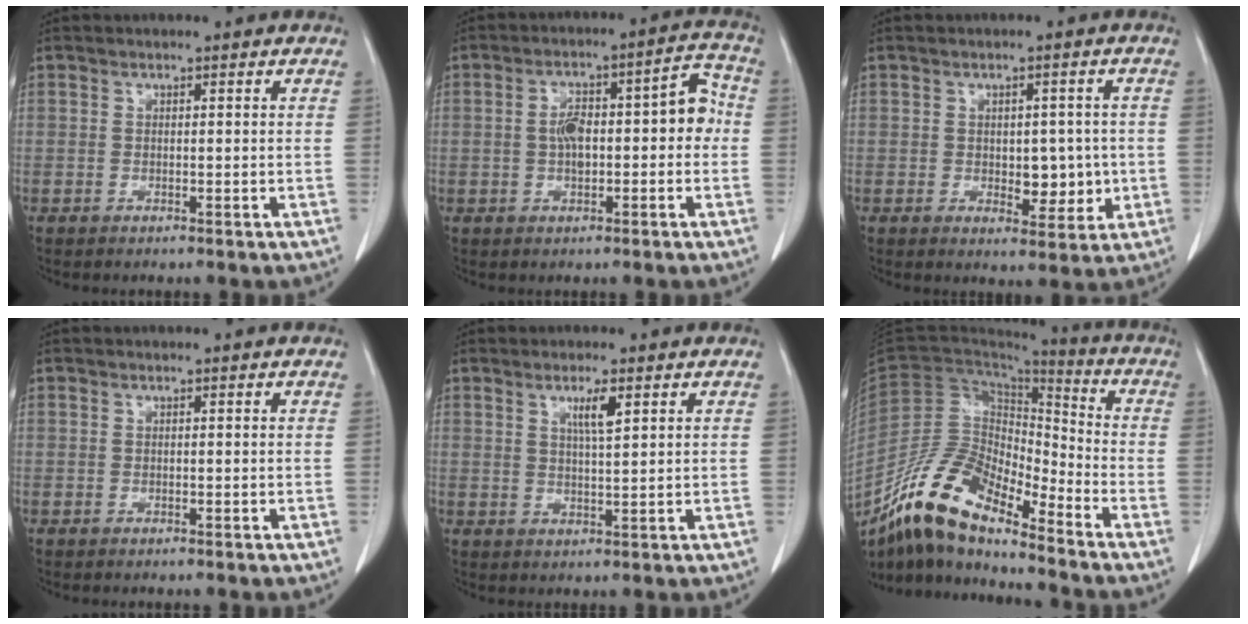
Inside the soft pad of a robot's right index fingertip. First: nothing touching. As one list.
[{"total": 9.4, "force": [-0.4, 3.5, 8.7], "torque": [-0.131, 0.046, -0.004]}, {"total": 5.7, "force": [-0.4, 3.2, 4.7], "torque": [-0.051, -0.002, 0.003]}, {"total": 0.0}, {"total": 3.4, "force": [1.7, 0.1, 2.9], "torque": [-0.054, -0.003, 0.030]}, {"total": 14.5, "force": [-11.8, 3.9, 7.4], "torque": [-0.143, 0.021, -0.221]}]